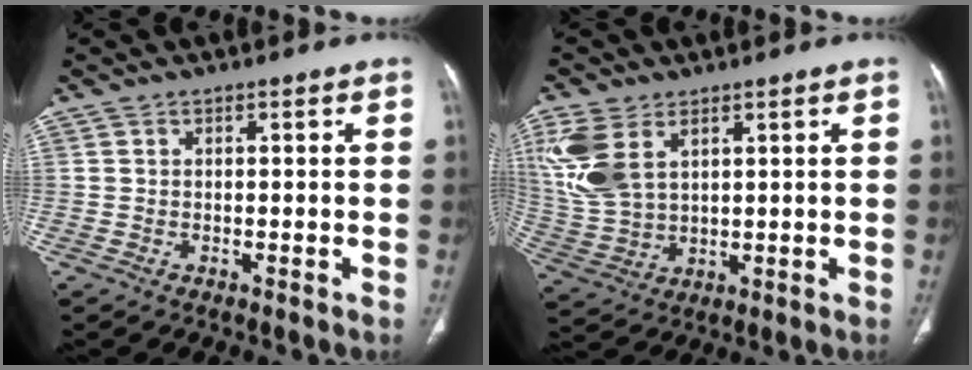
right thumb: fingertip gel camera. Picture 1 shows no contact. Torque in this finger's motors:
{"motor_torque": [0.52, 2.51, 1.22, 0.64, 0.17]}